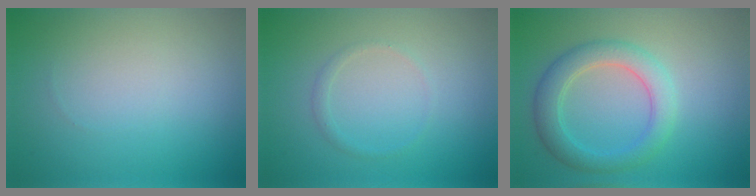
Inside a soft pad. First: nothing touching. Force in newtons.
{"total": 0.8, "press": 0.8, "slide": 0.0}
{"total": 3.9, "press": 3.9, "slide": 0.2}